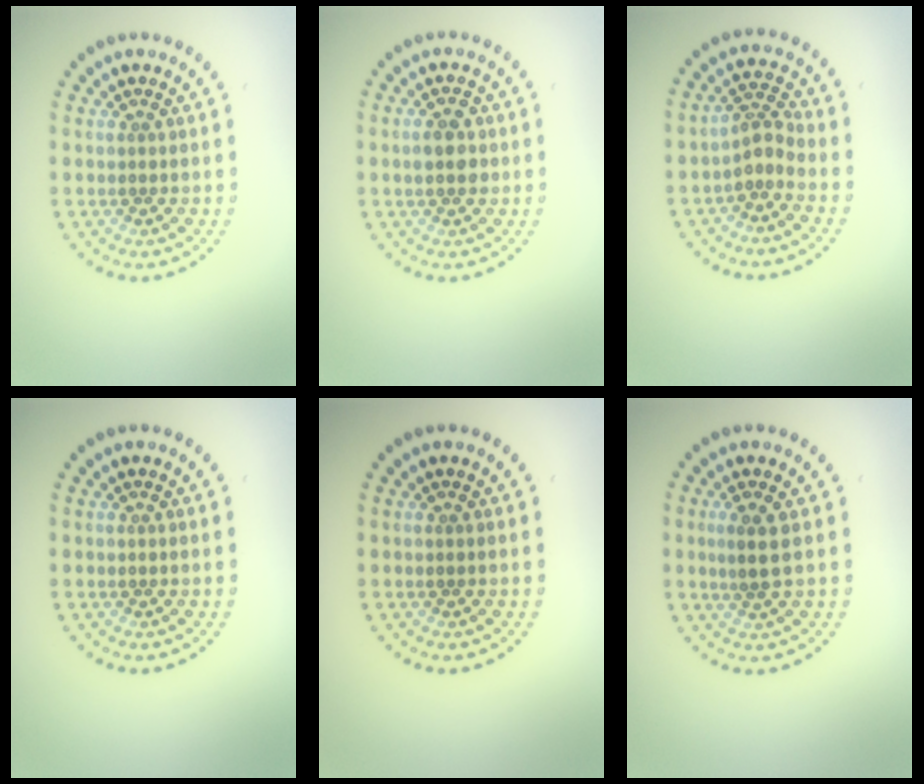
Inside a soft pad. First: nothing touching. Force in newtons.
{"total": 2.8, "press": 2.7, "slide": 0.2}
{"total": 2.2, "press": 1.5, "slide": 1.6}
{"total": 0.0}
{"total": 0.0}
{"total": 1.9, "press": 1.8, "slide": 0.7}